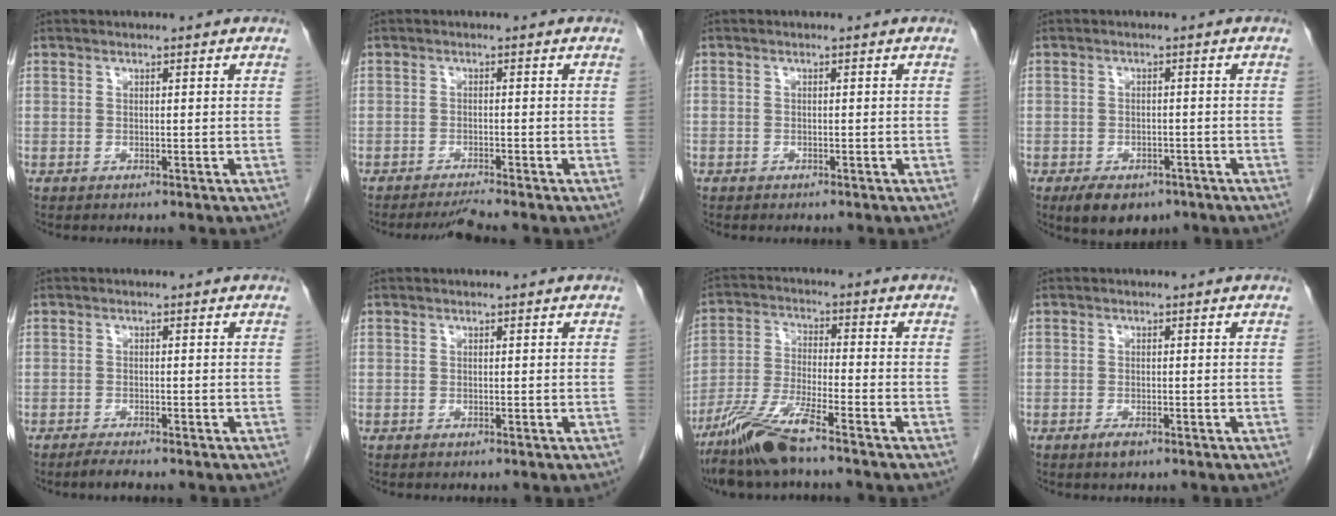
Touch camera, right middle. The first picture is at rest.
{"total": 2.6, "force": [-2.3, -1.1, 0.4], "torque": [-0.018, -0.016, -0.041]}
{"total": 0.7, "force": [-0.5, 0.4, 0.0], "torque": [-0.008, 0.002, -0.010]}
{"total": 7.1, "force": [-4.8, 3.9, 3.4], "torque": [-0.050, -0.003, -0.067]}
{"total": 1.9, "force": [-1.6, 0.0, 1.0], "torque": [-0.028, -0.008, -0.029]}
{"total": 0.0}
{"total": 9.7, "force": [-7.3, 0.4, 6.5], "torque": [-0.140, -0.027, -0.142]}
{"total": 1.4, "force": [-0.9, 0.4, 1.0], "torque": [-0.020, -0.002, -0.014]}